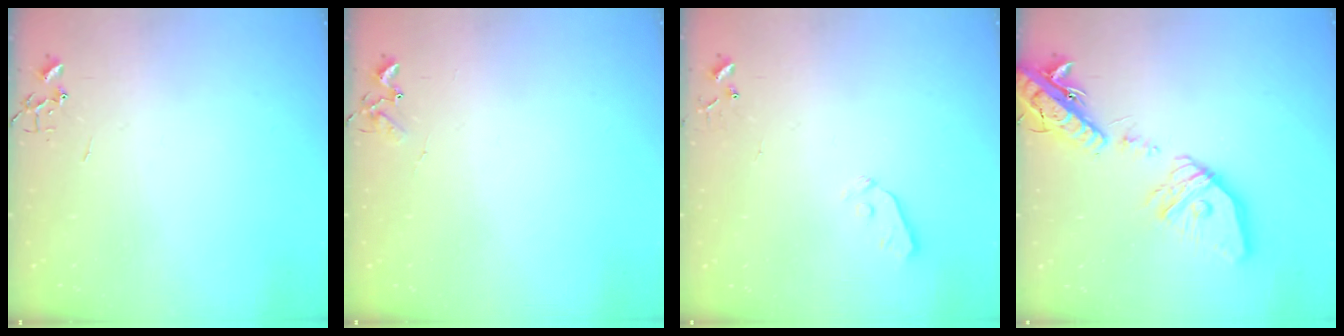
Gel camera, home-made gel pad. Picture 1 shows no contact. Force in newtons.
{"total": 4.5, "press": 4.5, "slide": 0.5}
{"total": 3.3, "press": 3.2, "slide": 0.7}
{"total": 23.6, "press": 23.3, "slide": 3.8}